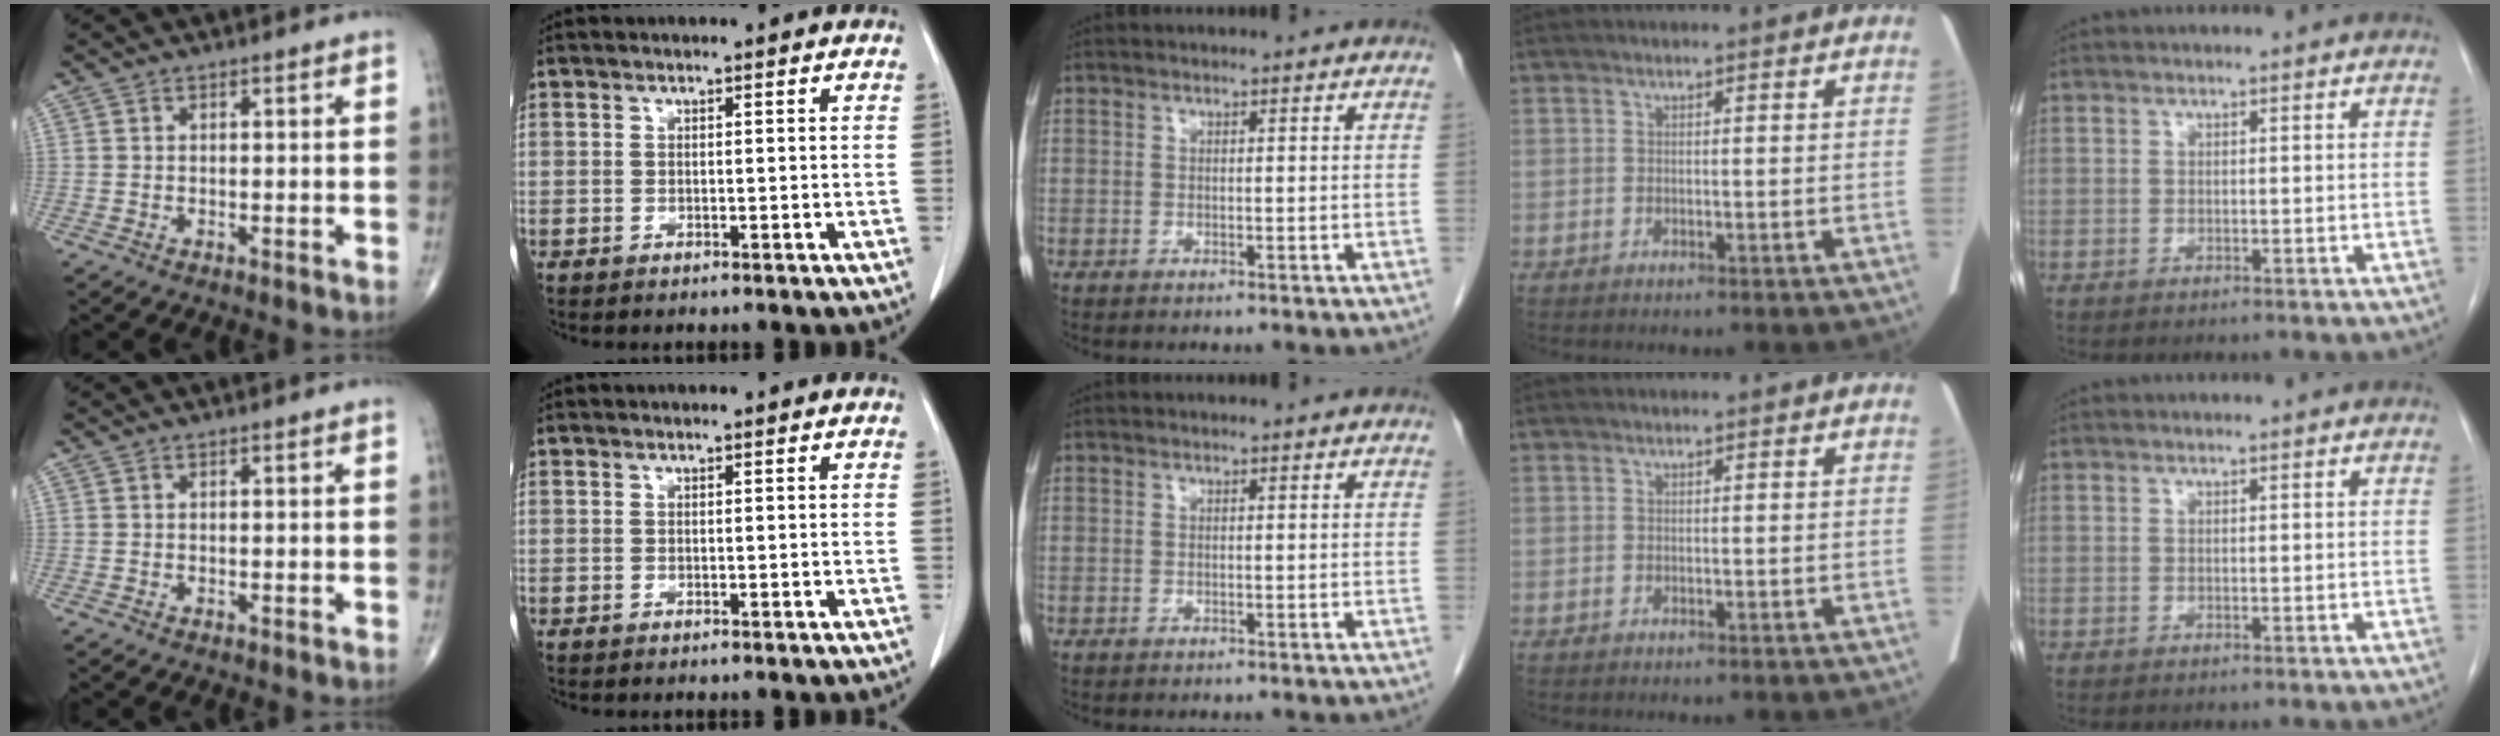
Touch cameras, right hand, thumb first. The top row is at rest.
{}